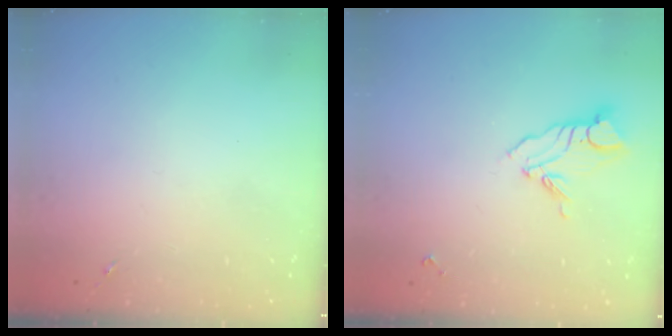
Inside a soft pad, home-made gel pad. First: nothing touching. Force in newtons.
{"total": 8.5, "press": 8.4, "slide": 0.9}